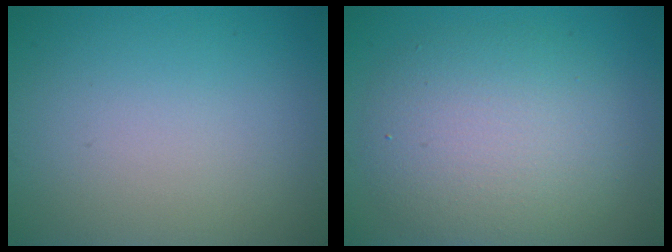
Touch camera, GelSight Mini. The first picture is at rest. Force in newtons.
{"total": 6.3, "press": 6.3, "slide": 0.2}